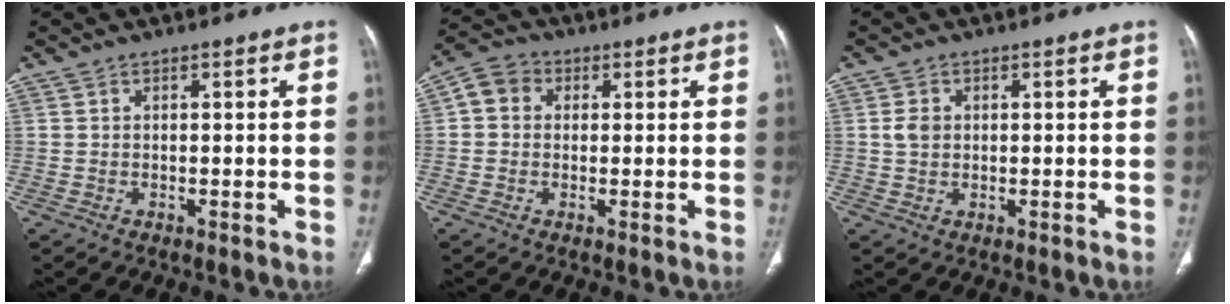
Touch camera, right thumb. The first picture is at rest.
{"total": 5.2, "force": [0.8, 4.5, 2.4], "torque": [-0.030, 0.013, 0.004]}
{"total": 2.6, "force": [0.4, 2.0, 1.6], "torque": [-0.027, 0.000, 0.009]}